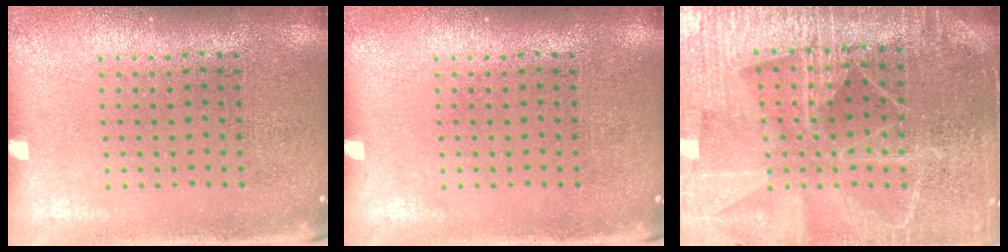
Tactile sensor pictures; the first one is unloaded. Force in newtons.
{"total": 0.0}
{"total": 5.1, "press": 4.6, "slide": 2.2}